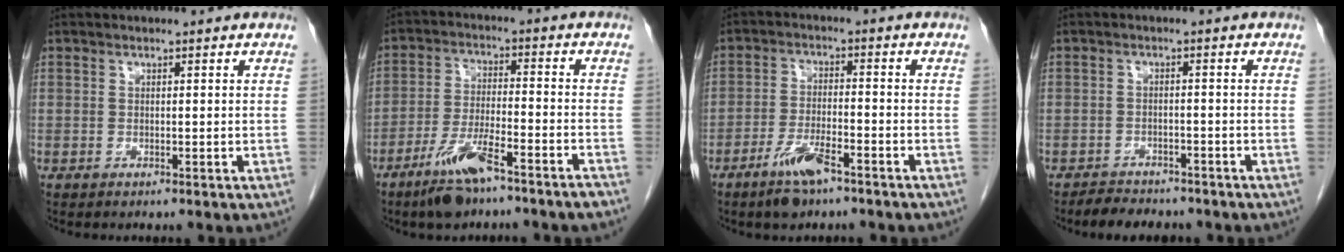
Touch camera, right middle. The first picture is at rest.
{"total": 9.2, "force": [-6.5, 1.0, 6.4], "torque": [-0.128, -0.009, -0.117]}
{"total": 6.3, "force": [-4.4, 1.4, 4.4], "torque": [-0.092, -0.006, -0.078]}
{"total": 5.3, "force": [-4.7, 1.9, 1.5], "torque": [-0.031, -0.006, -0.066]}